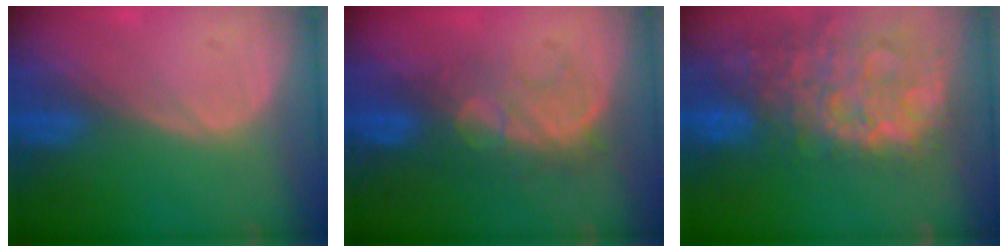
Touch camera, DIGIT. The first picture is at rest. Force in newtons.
{"total": 7.8, "press": 7.7, "slide": 1.5}
{"total": 14.6, "press": 11.8, "slide": 8.5}